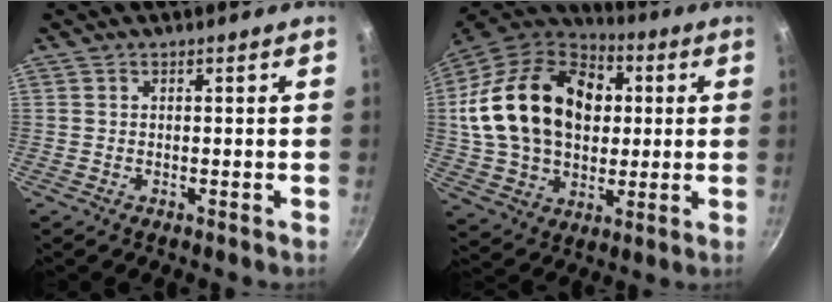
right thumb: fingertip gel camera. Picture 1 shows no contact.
{"total": 26.7, "force": [4.3, 19.3, 18.0], "torque": [-0.303, 0.022, 0.078]}